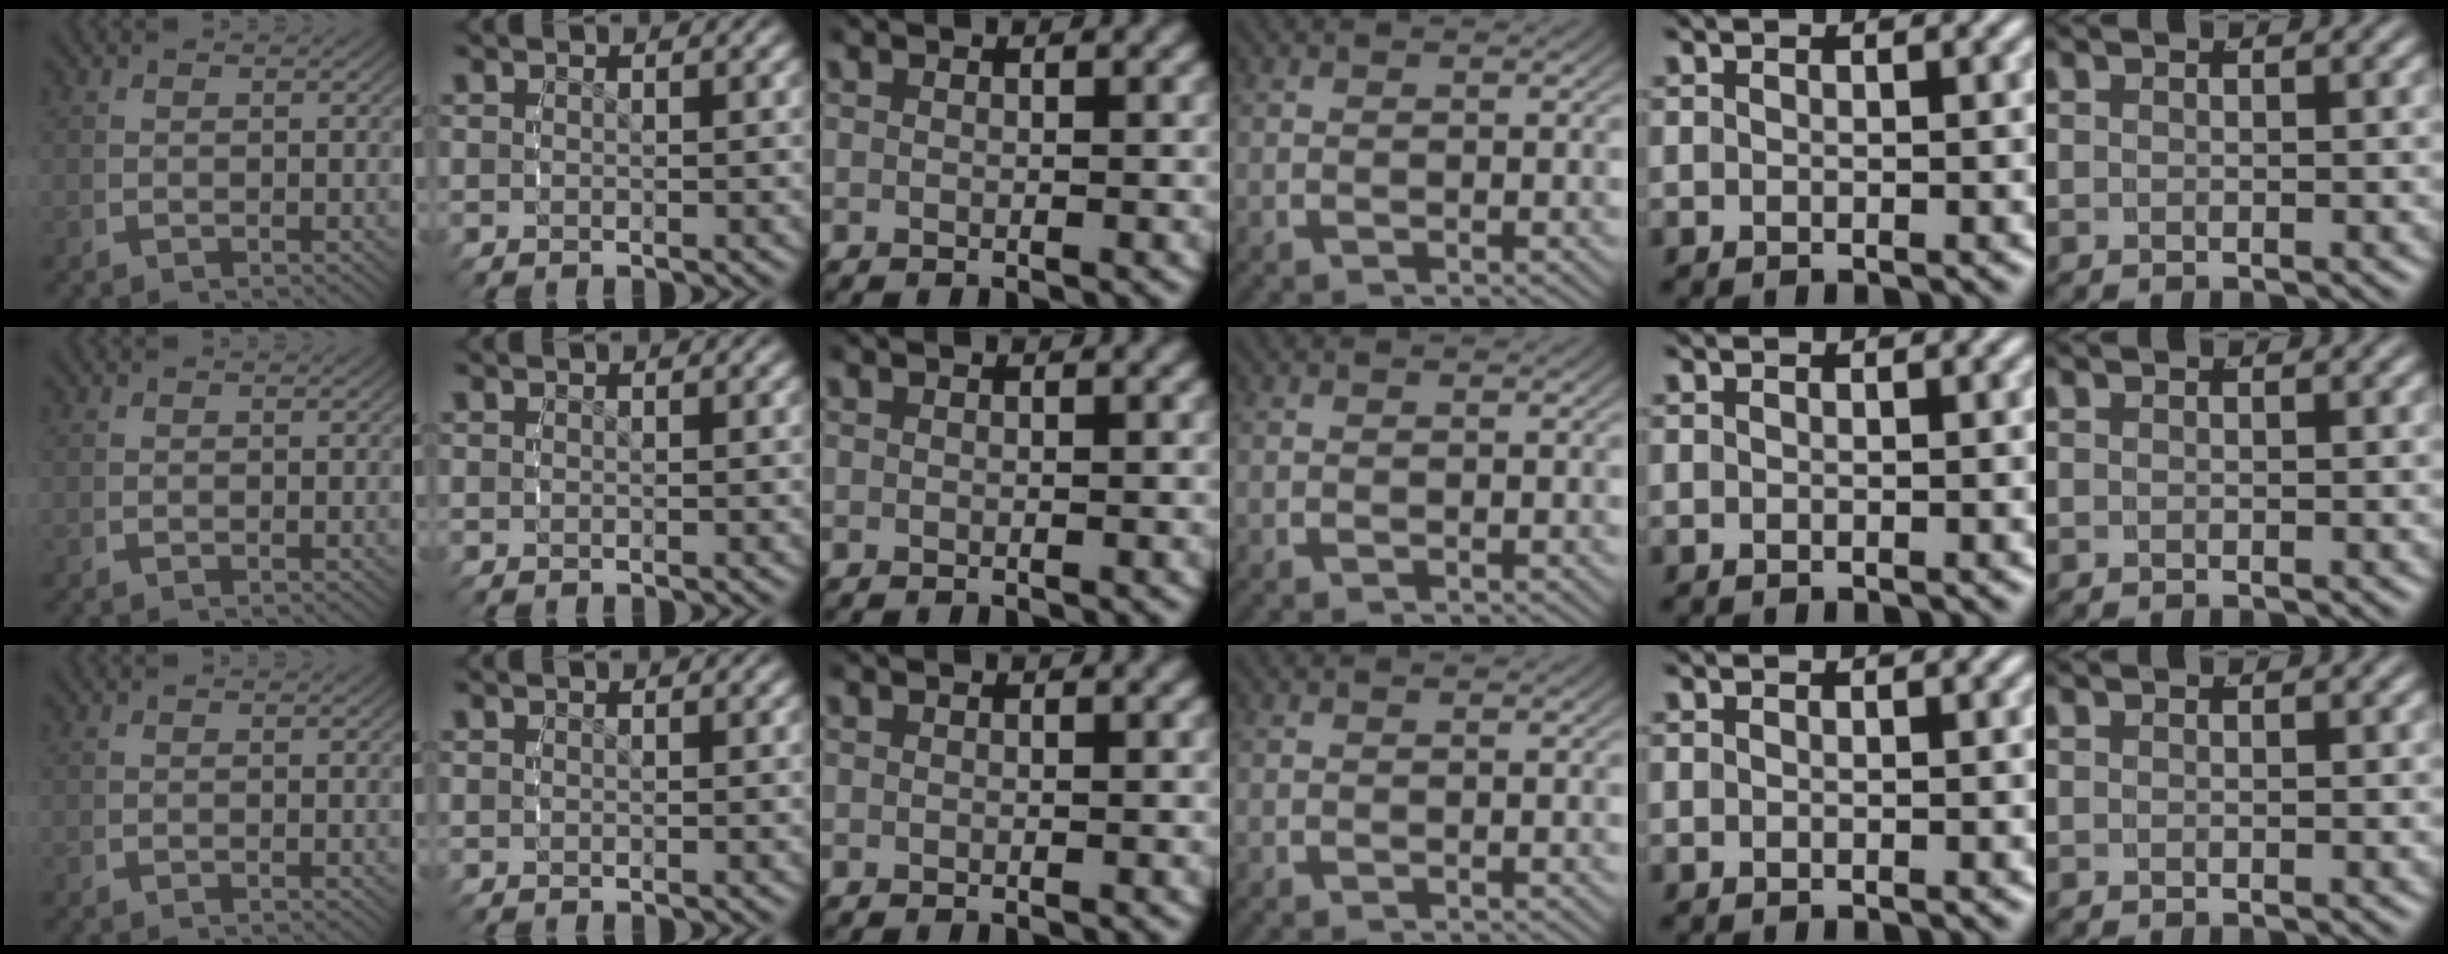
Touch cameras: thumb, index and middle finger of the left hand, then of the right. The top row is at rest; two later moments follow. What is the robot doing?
{"motion": "reach", "object": "sponge"}